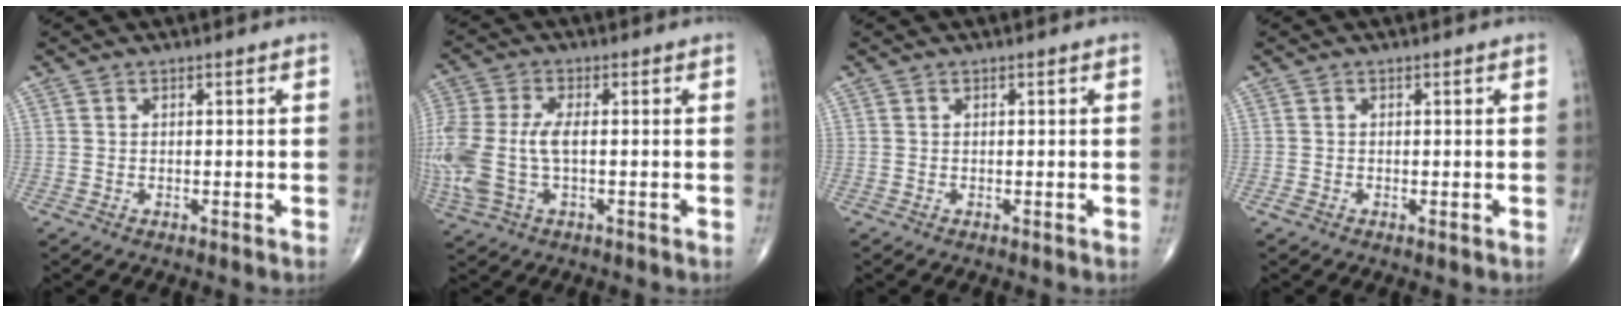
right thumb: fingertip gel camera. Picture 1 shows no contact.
{"total": 14.0, "force": [-1.3, 7.1, 12.0], "torque": [-0.320, 0.002, -0.018]}
{"total": 0.0}
{"total": 0.8, "force": [-0.3, 0.5, 0.6], "torque": [-0.016, 0.000, -0.007]}